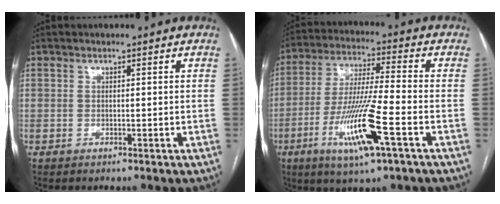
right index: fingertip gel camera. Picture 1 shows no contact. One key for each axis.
{"total": 14.1, "fx": -5.6, "fy": 0.5, "fz": 12.9, "tx": -0.257, "ty": -0.021, "tz": -0.102}